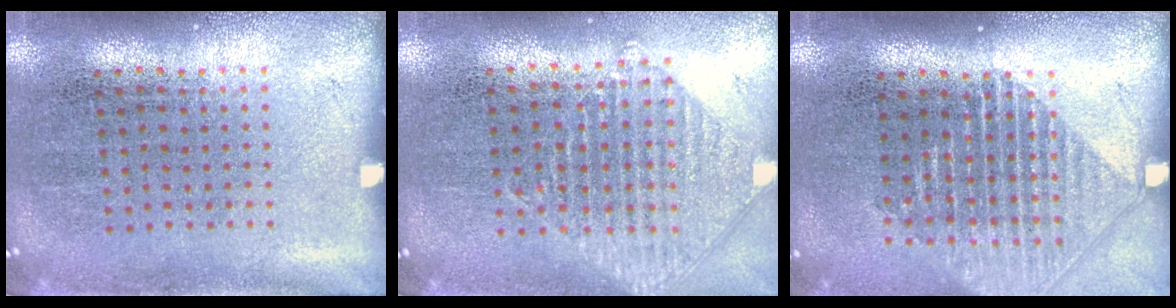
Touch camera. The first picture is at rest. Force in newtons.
{"total": 1.0, "press": 1.0, "slide": 0.1}
{"total": 1.4, "press": 1.2, "slide": 0.7}